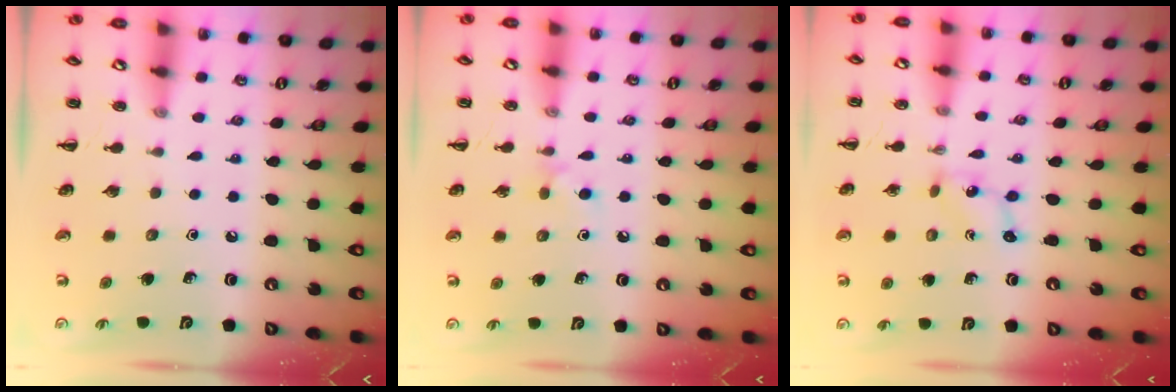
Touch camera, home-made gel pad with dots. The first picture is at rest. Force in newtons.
{"total": 5.0, "press": 4.6, "slide": 1.8}
{"total": 1.1, "press": 1.1, "slide": 0.4}